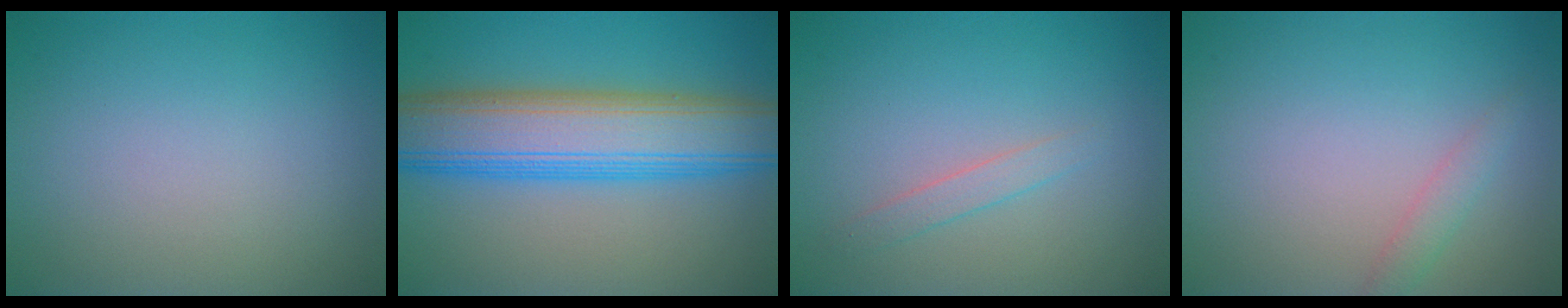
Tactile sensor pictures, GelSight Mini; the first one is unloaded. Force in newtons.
{"total": 10.1, "press": 10.1, "slide": 0.1}
{"total": 1.3, "press": 1.3, "slide": 0.0}
{"total": 1.3, "press": 1.3, "slide": 0.1}